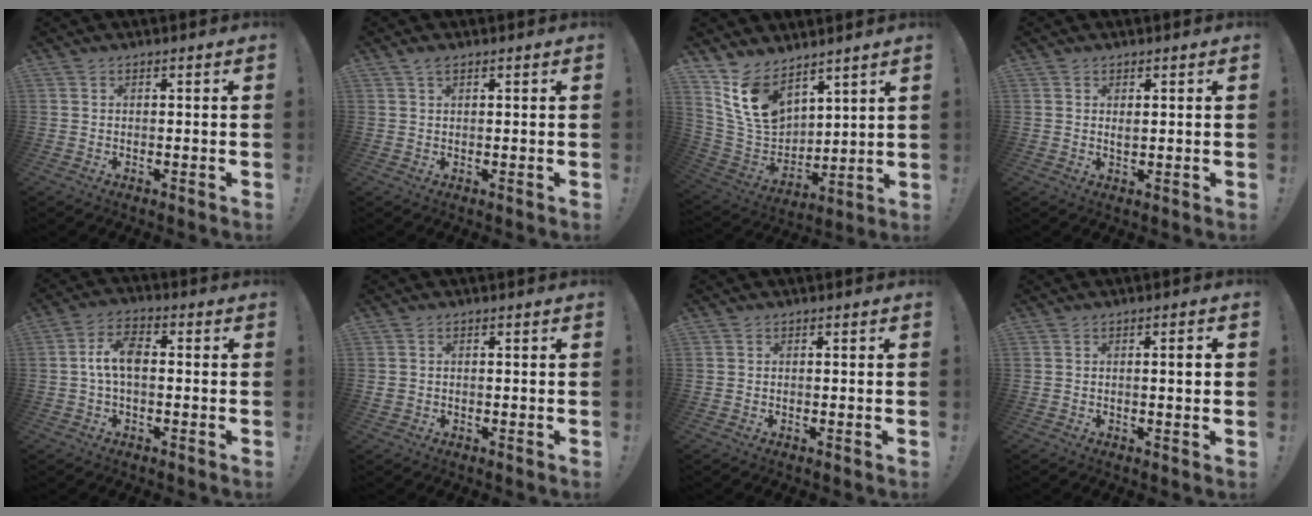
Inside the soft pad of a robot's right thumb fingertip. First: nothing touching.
{"total": 1.7, "force": [1.1, 0.8, 1.1], "torque": [-0.024, 0.000, 0.019]}
{"total": 14.9, "force": [9.5, 9.2, 6.7], "torque": [-0.134, -0.054, 0.192]}
{"total": 1.4, "force": [0.9, 0.6, 0.9], "torque": [-0.005, -0.005, 0.013]}
{"total": 8.0, "force": [0.1, 4.1, 6.9], "torque": [-0.128, 0.009, 0.002]}
{"total": 1.2, "force": [-0.1, 1.1, 0.5], "torque": [-0.009, 0.004, -0.001]}
{"total": 0.0}
{"total": 3.3, "force": [0.4, 0.2, 3.3], "torque": [-0.045, -0.005, 0.001]}